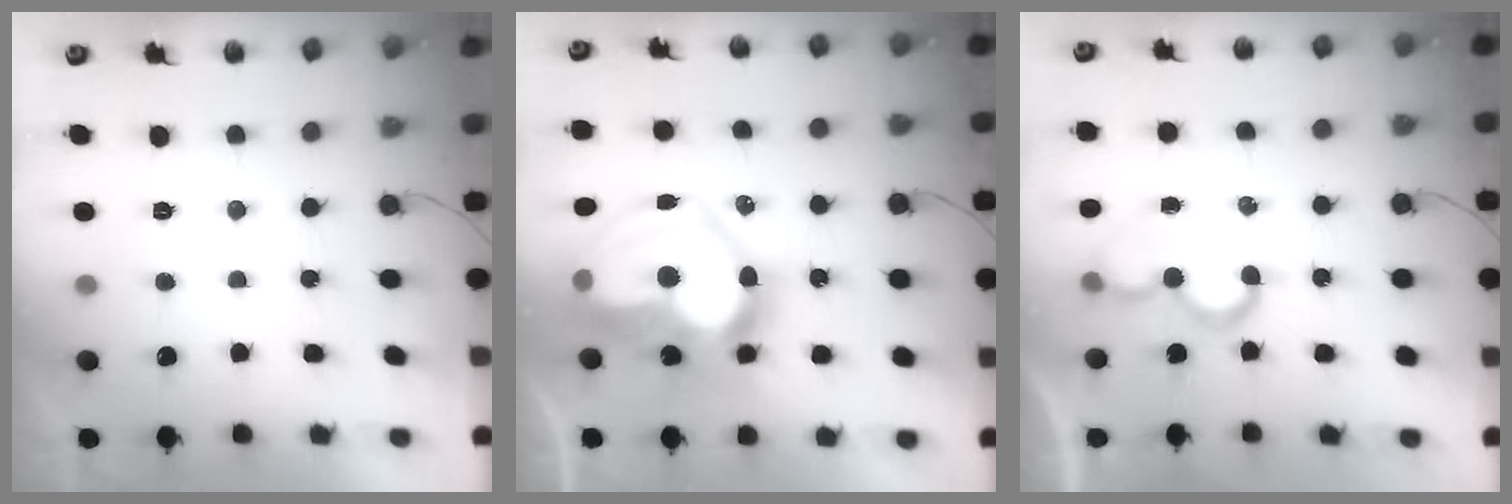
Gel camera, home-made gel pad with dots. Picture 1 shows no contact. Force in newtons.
{"total": 27.0, "press": 26.9, "slide": 2.6}
{"total": 7.6, "press": 7.5, "slide": 0.7}